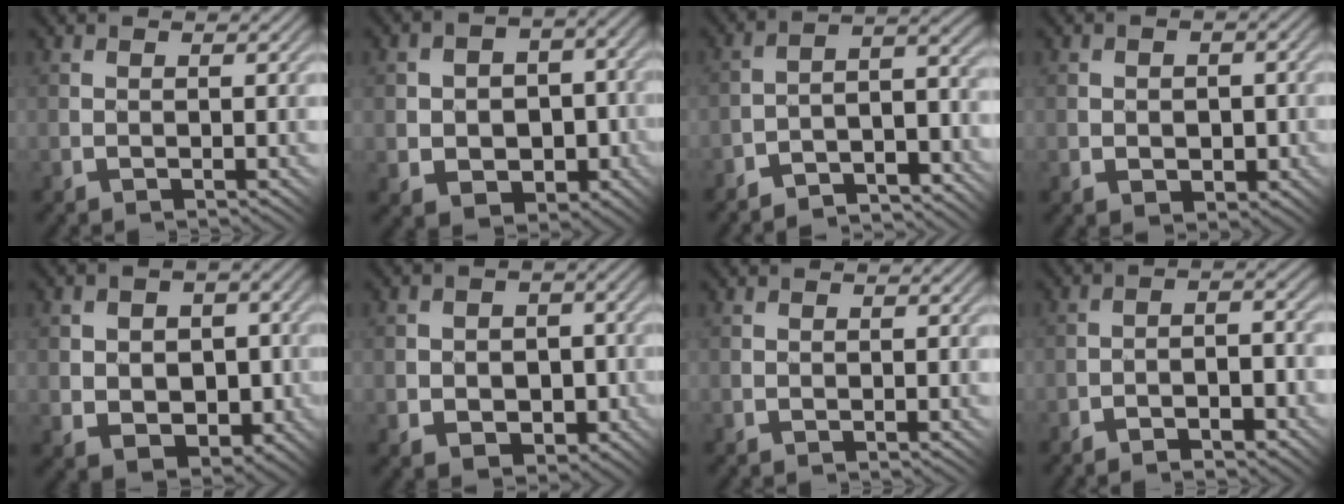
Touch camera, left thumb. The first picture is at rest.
{"total": 7.7, "force": [-1.7, 5.9, 4.7], "torque": [-0.089, -0.016, -0.027]}
{"total": 6.8, "force": [-5.9, 1.7, 3.0], "torque": [-0.029, 0.001, -0.114]}
{"total": 2.9, "force": [-0.4, 2.2, 1.8], "torque": [-0.032, -0.008, 0.003]}
{"total": 7.6, "force": [-0.6, 5.8, 4.9], "torque": [-0.084, -0.011, -0.006]}
{"total": 5.5, "force": [-1.4, 4.3, 3.1], "torque": [-0.052, -0.014, -0.027]}
{"total": 0.0}
{"total": 5.9, "force": [-3.5, 2.0, 4.3], "torque": [-0.068, 0.001, -0.057]}